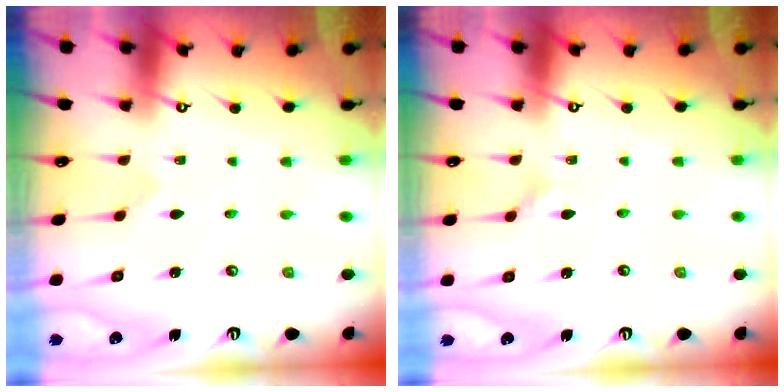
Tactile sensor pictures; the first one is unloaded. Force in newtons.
{"total": 3.0, "press": 3.0, "slide": 0.0}